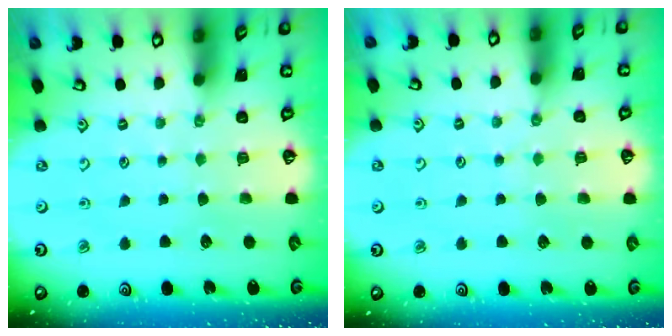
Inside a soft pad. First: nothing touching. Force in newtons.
{"total": 2.7, "press": 2.7, "slide": 0.5}